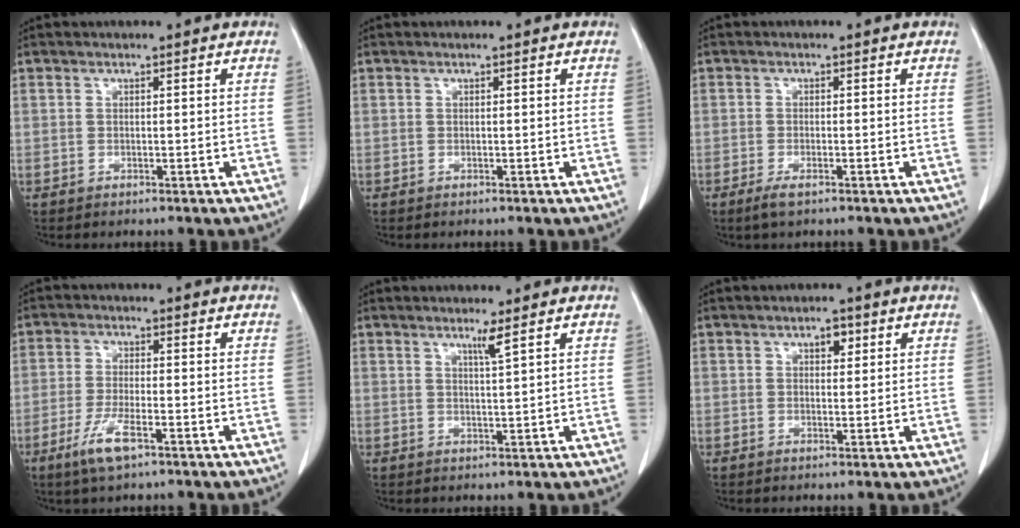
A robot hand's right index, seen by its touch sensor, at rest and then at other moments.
{"total": 0.0}
{"total": 1.9, "force": [-1.2, 0.4, 1.4], "torque": [-0.033, -0.004, -0.022]}
{"total": 5.5, "force": [-3.1, 1.0, 4.4], "torque": [-0.096, -0.008, -0.055]}
{"total": 2.1, "force": [1.4, -0.6, 1.5], "torque": [-0.028, -0.010, 0.029]}
{"total": 2.2, "force": [1.1, 1.1, 1.5], "torque": [-0.019, 0.001, 0.015]}